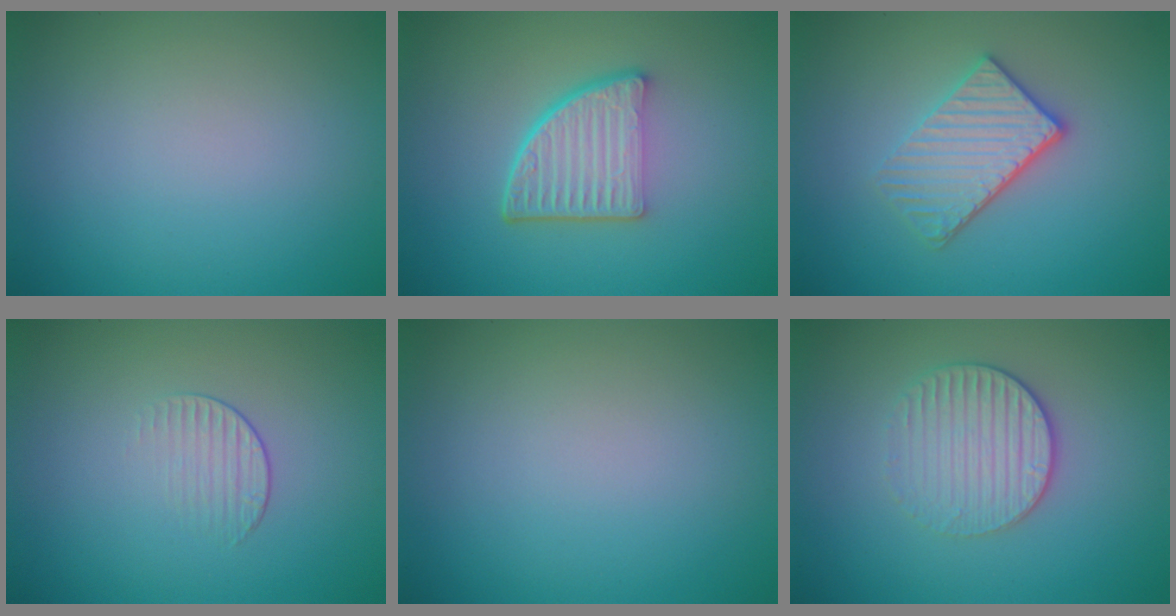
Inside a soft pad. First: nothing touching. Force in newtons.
{"total": 5.5, "press": 3.9, "slide": 3.8}
{"total": 3.8, "press": 3.2, "slide": 2.0}
{"total": 1.2, "press": 0.4, "slide": 1.2}
{"total": 0.0}
{"total": 3.0, "press": 2.7, "slide": 1.3}